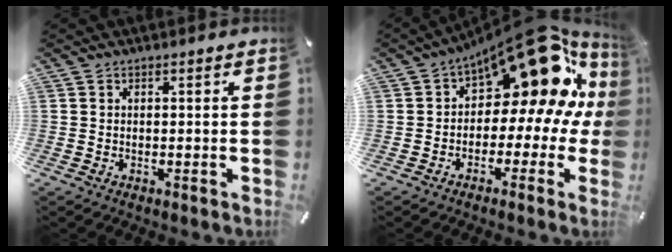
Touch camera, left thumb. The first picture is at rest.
{"total": 20.1, "force": [9.7, 10.3, 14.4], "torque": [-0.193, -0.073, 0.161]}